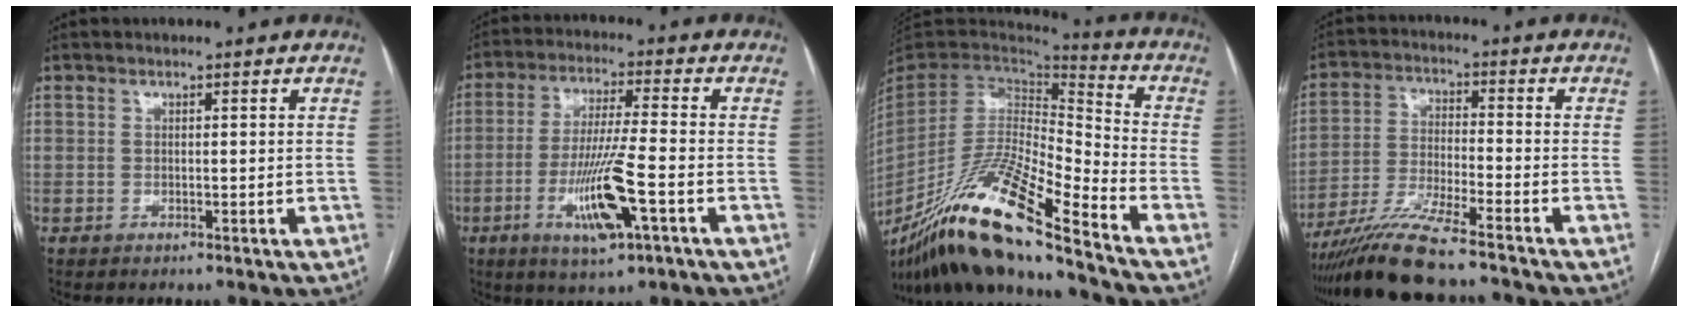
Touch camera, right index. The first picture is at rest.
{"total": 11.1, "force": [-4.1, 0.6, 10.4], "torque": [-0.202, -0.013, -0.072]}
{"total": 22.8, "force": [-16.8, 0.5, 15.4], "torque": [-0.310, -0.040, -0.314]}
{"total": 11.4, "force": [-9.4, -0.2, 6.5], "torque": [-0.124, -0.026, -0.171]}